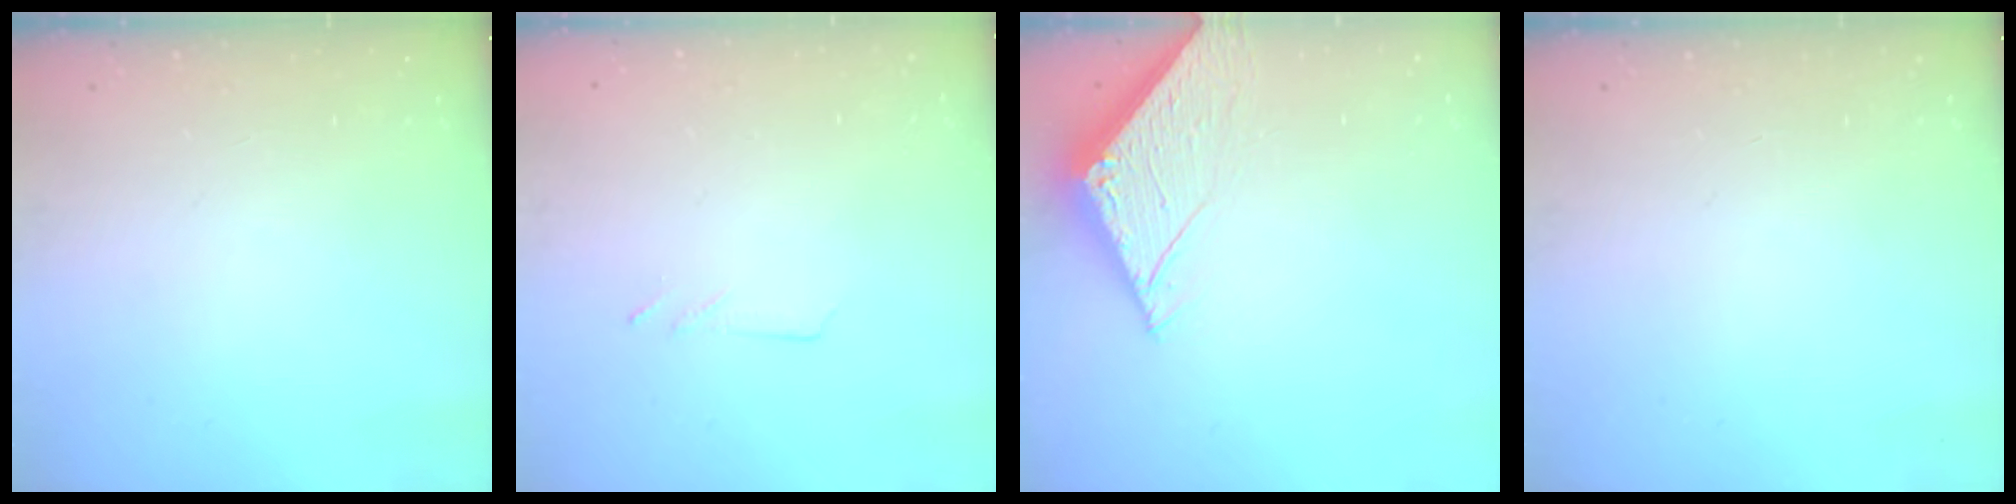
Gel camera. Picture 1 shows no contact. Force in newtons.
{"total": 2.2, "press": 2.2, "slide": 0.2}
{"total": 4.7, "press": 4.7, "slide": 0.3}
{"total": 0.0}